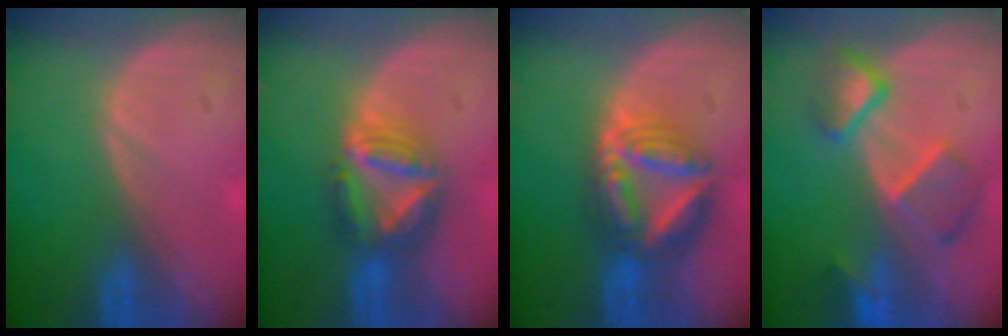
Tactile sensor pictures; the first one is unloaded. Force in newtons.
{"total": 7.7, "press": 6.6, "slide": 4.0}
{"total": 8.5, "press": 8.4, "slide": 0.8}
{"total": 7.6, "press": 6.8, "slide": 3.5}